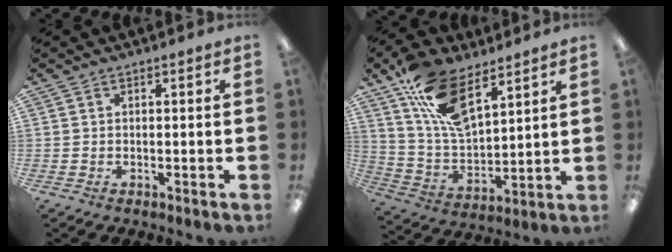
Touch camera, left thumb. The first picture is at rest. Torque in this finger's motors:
{"motor_torque": [0.66, 0.29, 1.48, -1.30, 0.25]}